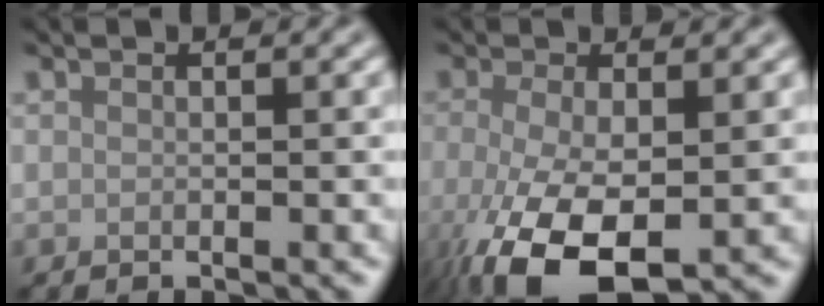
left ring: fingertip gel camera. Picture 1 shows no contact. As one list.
[{"total": 10.1, "force": [-3.4, 4.7, 8.2], "torque": [-0.179, -0.032, -0.050]}]